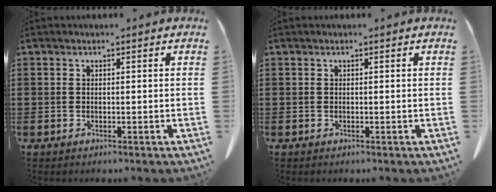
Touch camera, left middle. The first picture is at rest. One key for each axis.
{"total": 0.0}